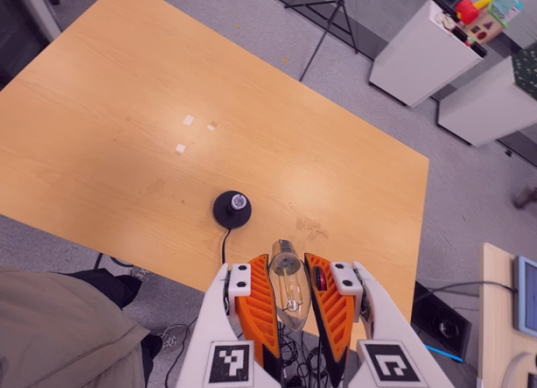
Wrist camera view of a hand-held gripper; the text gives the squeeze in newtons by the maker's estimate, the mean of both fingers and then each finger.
{"total": 20.6, "left": 22.2, "right": 19.0}